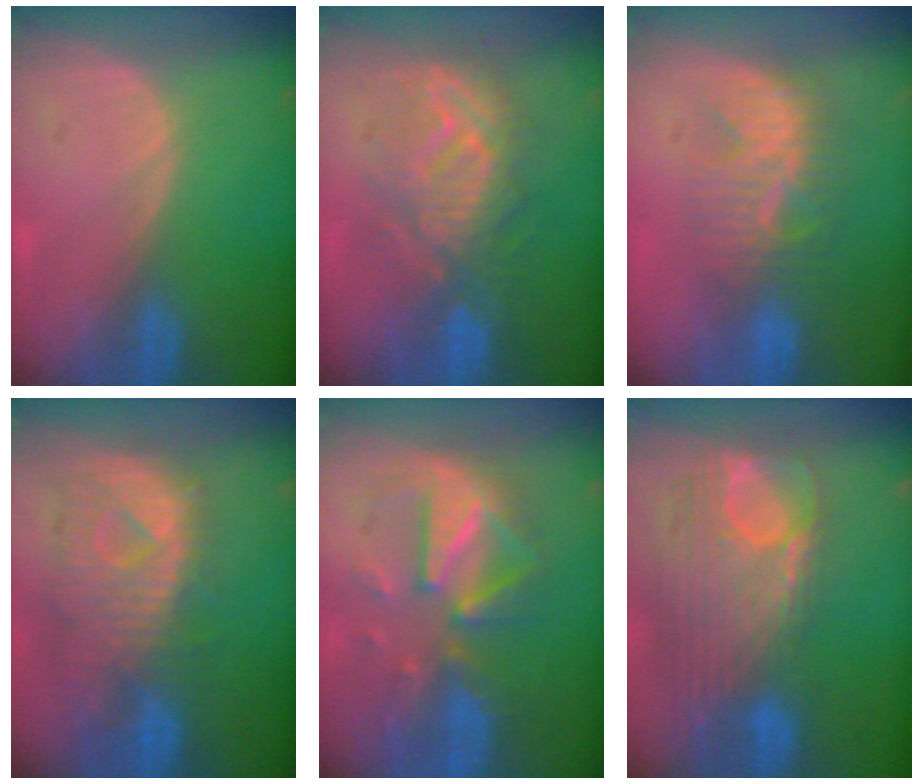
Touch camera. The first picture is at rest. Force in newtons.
{"total": 9.2, "press": 9.2, "slide": 0.2}
{"total": 8.0, "press": 7.8, "slide": 2.0}
{"total": 10.9, "press": 9.7, "slide": 5.0}
{"total": 9.1, "press": 9.1, "slide": 0.5}
{"total": 12.5, "press": 10.6, "slide": 6.7}